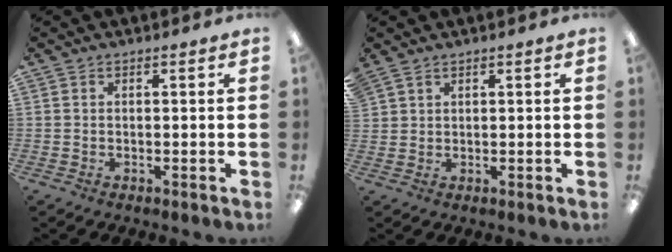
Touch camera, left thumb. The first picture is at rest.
{"total": 2.4, "force": [1.9, 1.4, 0.5], "torque": [-0.012, -0.002, 0.038]}